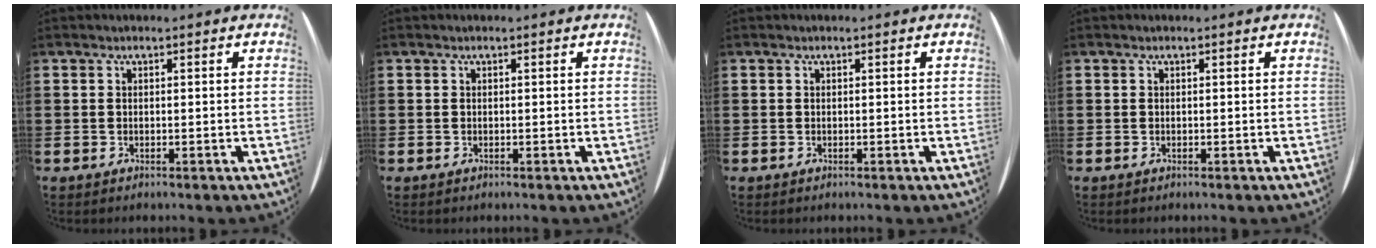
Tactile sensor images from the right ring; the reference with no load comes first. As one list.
[{"total": 0.0}, {"total": 0.0}, {"total": 0.0}]